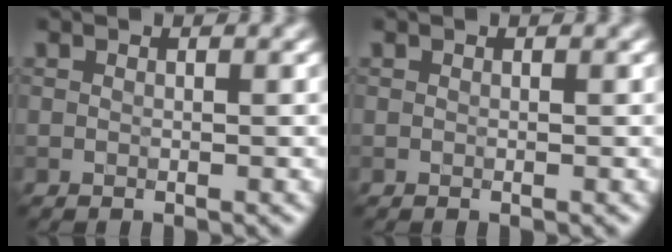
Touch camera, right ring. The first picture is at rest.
{"total": 0.0}